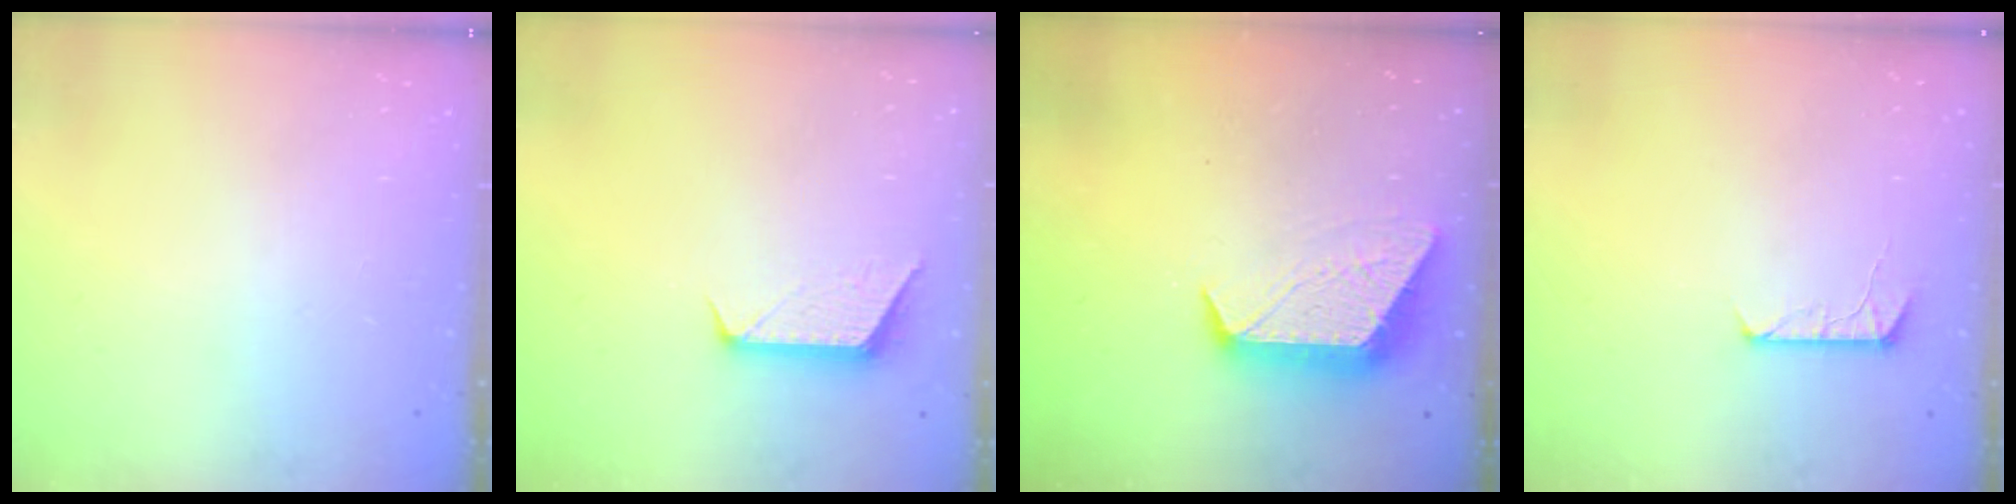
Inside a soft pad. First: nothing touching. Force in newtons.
{"total": 7.2, "press": 7.2, "slide": 0.6}
{"total": 10.6, "press": 10.6, "slide": 0.6}
{"total": 7.9, "press": 7.9, "slide": 0.6}